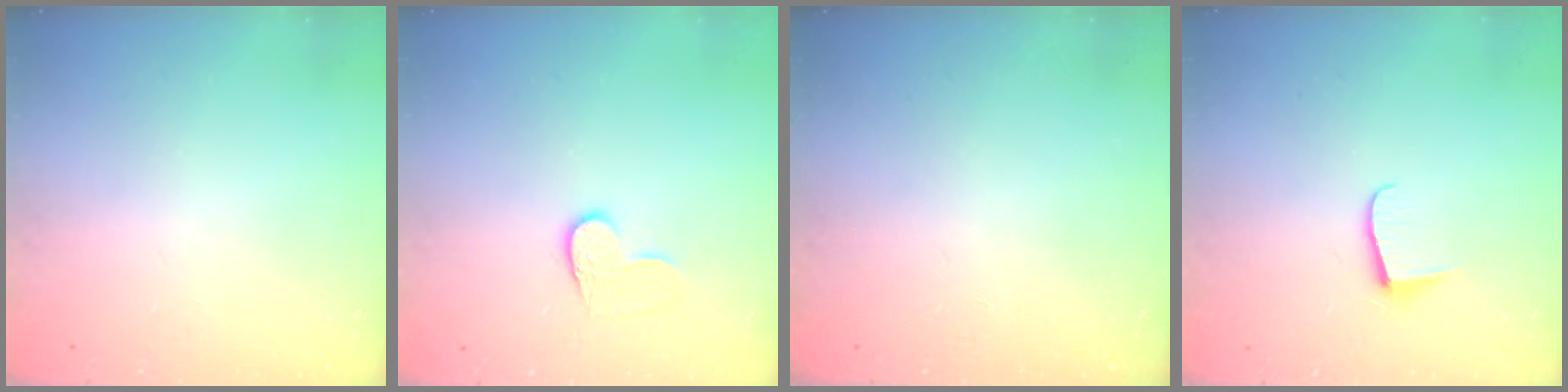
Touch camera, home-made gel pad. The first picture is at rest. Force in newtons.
{"total": 6.9, "press": 6.8, "slide": 0.6}
{"total": 0.0}
{"total": 5.6, "press": 5.6, "slide": 0.7}